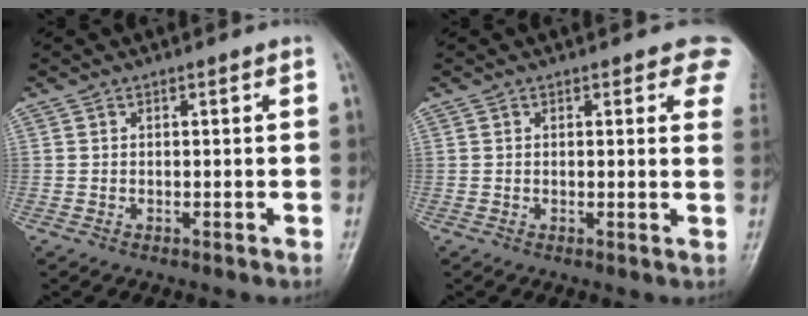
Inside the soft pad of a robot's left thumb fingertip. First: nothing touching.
{"total": 5.2, "force": [3.5, 2.2, 3.1], "torque": [-0.003, -0.011, 0.023]}